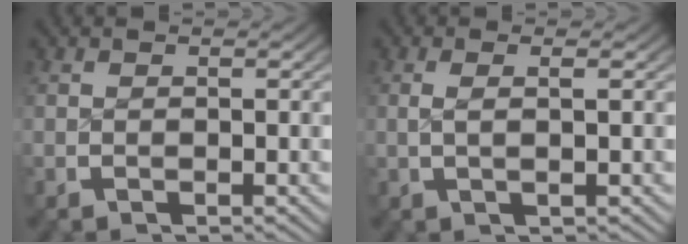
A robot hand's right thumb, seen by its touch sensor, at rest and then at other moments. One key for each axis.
{"total": 1.7, "fx": 0.4, "fy": 0.3, "fz": 1.6, "tx": -0.035, "ty": -0.001, "tz": 0.012}